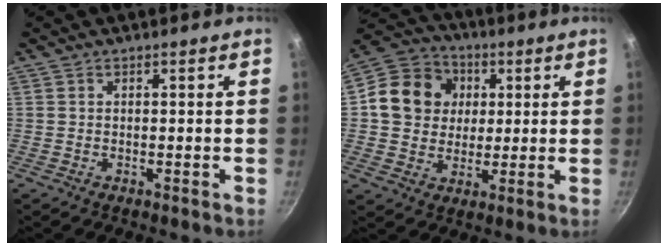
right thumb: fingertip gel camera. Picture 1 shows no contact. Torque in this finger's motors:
{"motor_torque": [-0.49, 0.64, 0.04, -0.01, 0.07]}